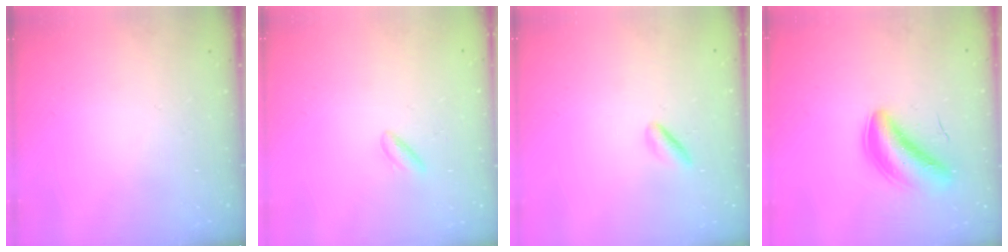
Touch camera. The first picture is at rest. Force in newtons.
{"total": 2.8, "press": 2.6, "slide": 1.3}
{"total": 1.5, "press": 1.3, "slide": 0.7}
{"total": 6.2, "press": 6.0, "slide": 1.5}